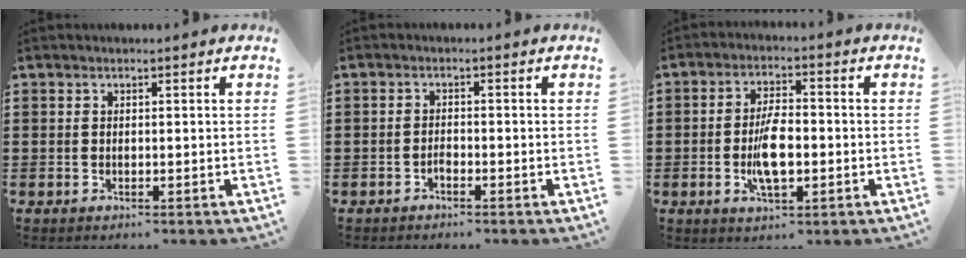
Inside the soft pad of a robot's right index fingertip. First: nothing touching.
{"total": 0.9, "force": [-0.9, 0.2, 0.3], "torque": [-0.010, -0.004, -0.016]}
{"total": 6.8, "force": [-1.2, 2.8, 6.1], "torque": [-0.124, 0.000, -0.025]}